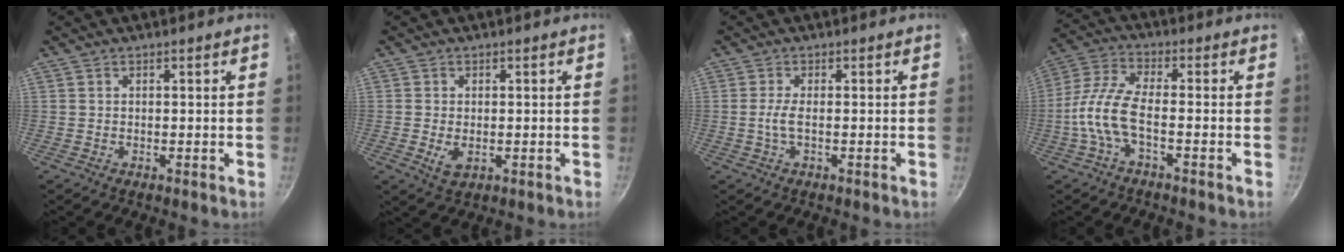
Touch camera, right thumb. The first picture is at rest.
{"total": 3.5, "force": [-0.6, 2.1, 2.7], "torque": [-0.049, -0.006, -0.007]}
{"total": 2.5, "force": [-0.5, 0.5, 2.4], "torque": [-0.060, 0.003, -0.013]}
{"total": 9.0, "force": [-2.9, 3.0, 8.0], "torque": [-0.187, 0.025, -0.073]}